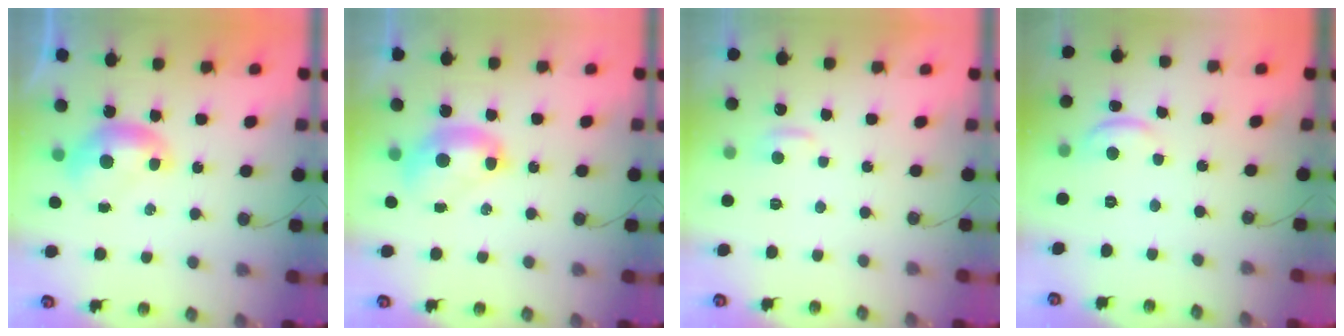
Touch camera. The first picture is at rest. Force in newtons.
{"total": 2.6, "press": 2.6, "slide": 0.1}
{"total": 2.0, "press": 2.0, "slide": 0.3}
{"total": 2.0, "press": 2.0, "slide": 0.4}